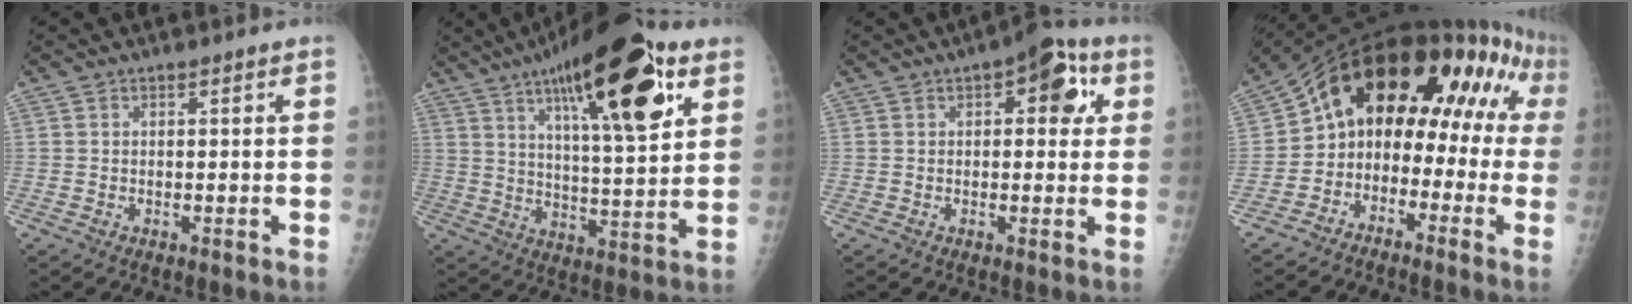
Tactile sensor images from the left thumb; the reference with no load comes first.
{"total": 23.3, "force": [11.3, 6.8, 19.2], "torque": [-0.275, -0.030, 0.174]}
{"total": 9.2, "force": [3.0, 4.6, 7.4], "torque": [-0.051, 0.007, 0.026]}
{"total": 17.7, "force": [-0.6, 12.1, 12.9], "torque": [-0.147, 0.107, -0.020]}